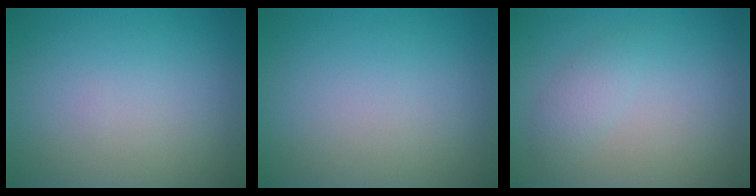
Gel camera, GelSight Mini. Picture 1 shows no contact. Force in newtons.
{"total": 0.0}
{"total": 1.5, "press": 1.5, "slide": 0.1}